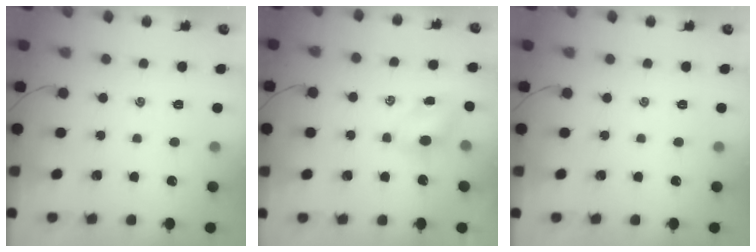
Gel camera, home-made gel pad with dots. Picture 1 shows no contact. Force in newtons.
{"total": 4.7, "press": 4.7, "slide": 0.5}
{"total": 0.0}